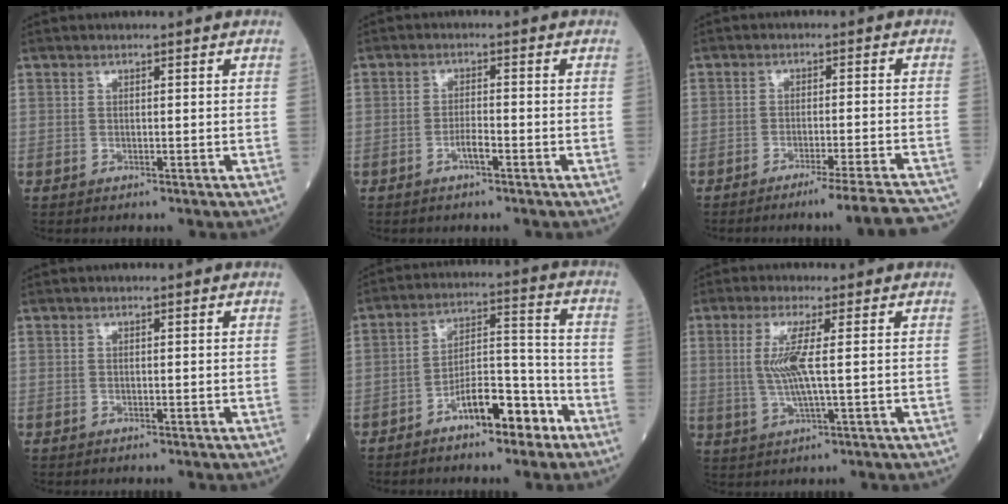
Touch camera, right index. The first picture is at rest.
{"total": 2.4, "force": [-1.3, 0.3, 2.0], "torque": [-0.035, 0.001, -0.026]}
{"total": 11.4, "force": [-10.4, -0.7, 4.5], "torque": [-0.030, 0.001, -0.139]}
{"total": 0.0}
{"total": 9.4, "force": [-5.9, 3.0, 6.7], "torque": [-0.113, 0.026, -0.097]}
{"total": 5.7, "force": [0.8, 0.0, 5.7], "torque": [-0.127, -0.004, 0.016]}